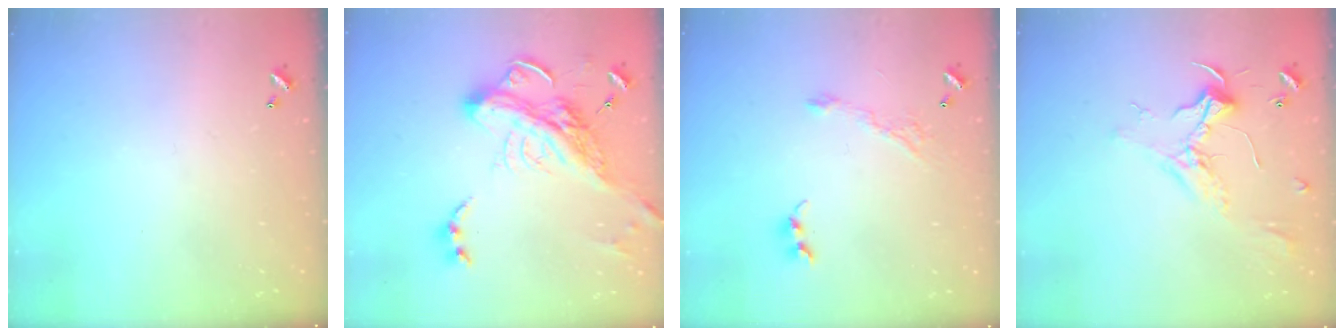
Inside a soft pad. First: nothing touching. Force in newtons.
{"total": 10.9, "press": 10.7, "slide": 2.2}
{"total": 5.0, "press": 4.9, "slide": 0.7}
{"total": 2.3, "press": 2.2, "slide": 0.6}